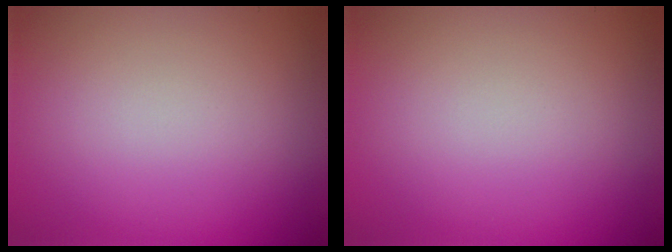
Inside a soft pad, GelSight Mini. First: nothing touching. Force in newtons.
{"total": 0.0}